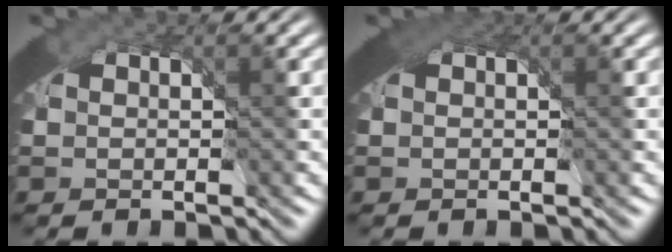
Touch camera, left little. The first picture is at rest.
{"total": 0.0}